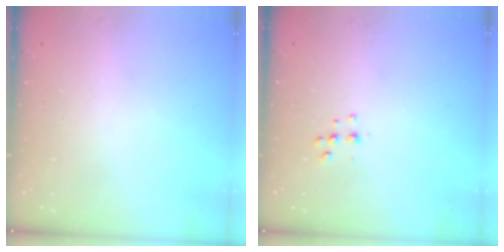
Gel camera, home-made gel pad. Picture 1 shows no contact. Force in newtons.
{"total": 5.1, "press": 5.0, "slide": 0.8}